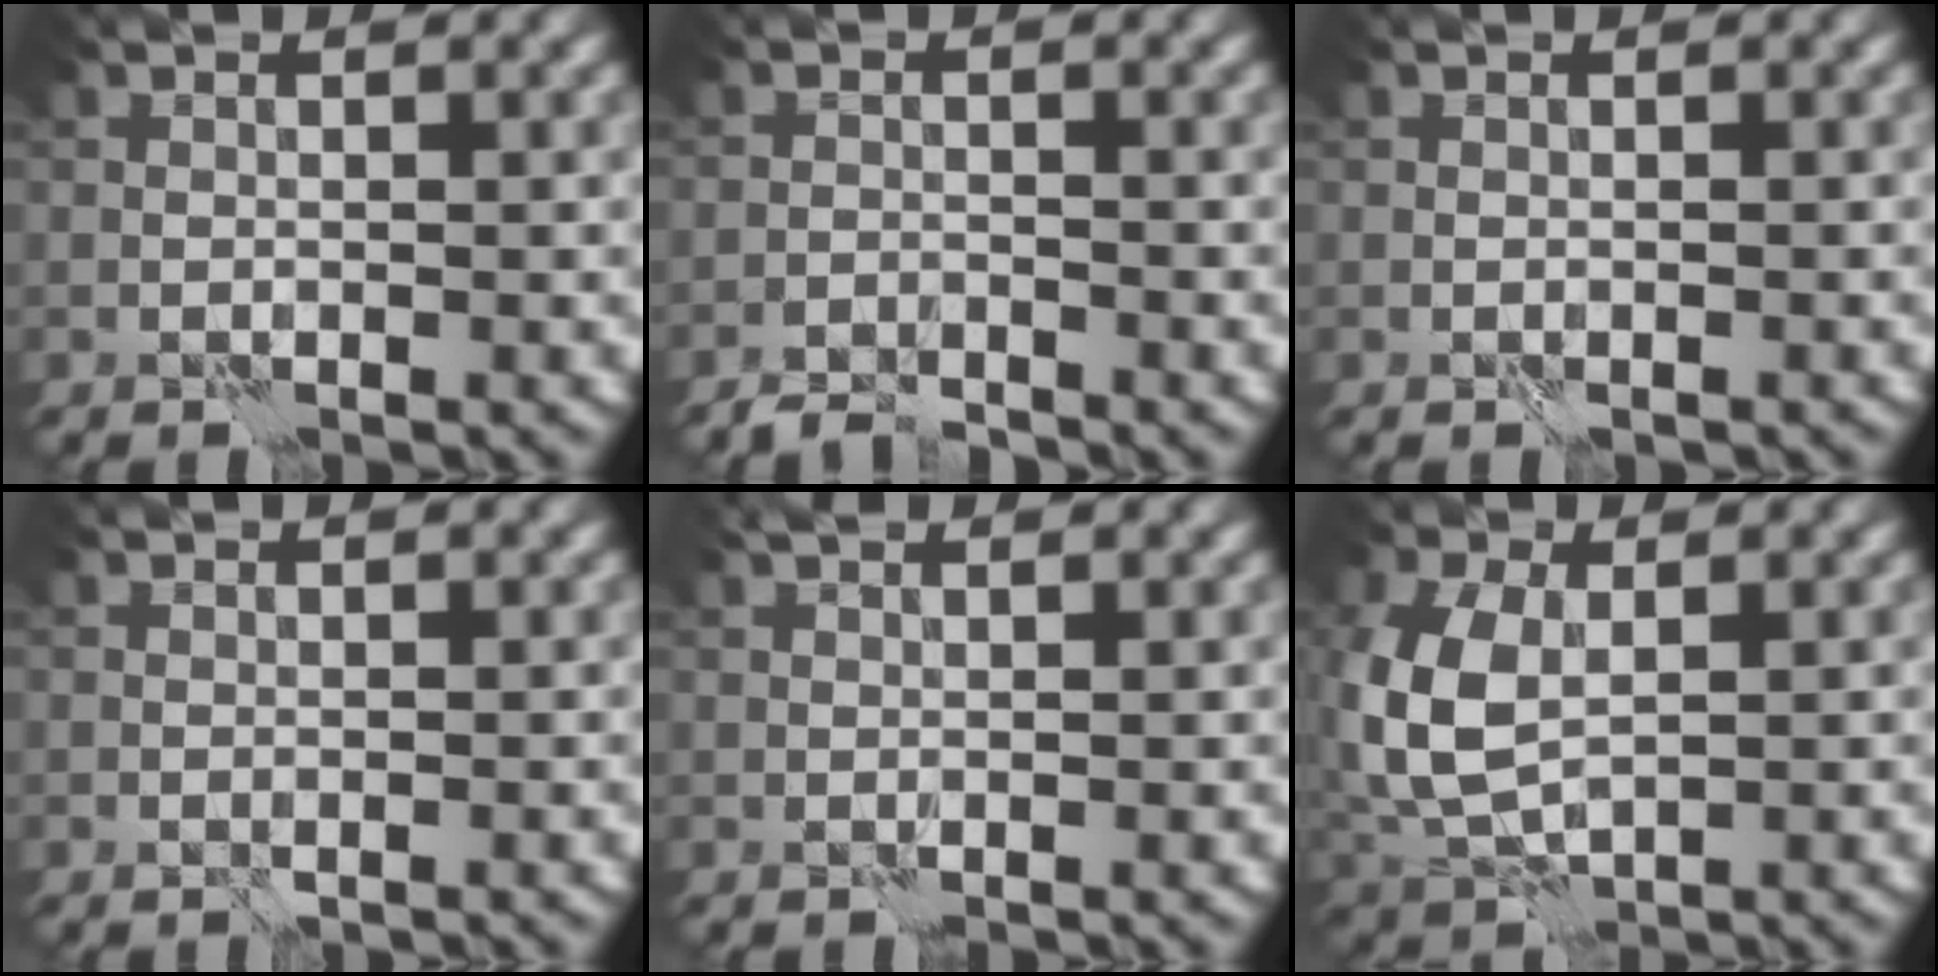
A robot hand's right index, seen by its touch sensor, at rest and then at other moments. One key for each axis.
{"total": 2.0, "fx": -2.0, "fy": 0.2, "fz": 0.1, "tx": 0.002, "ty": 0.002, "tz": -0.041}
{"total": 0.5, "fx": -0.5, "fy": 0.1, "fz": 0.2, "tx": -0.001, "ty": 0.001, "tz": -0.005}
{"total": 0.5, "fx": -0.3, "fy": 0.1, "fz": 0.4, "tx": -0.007, "ty": -0.001, "tz": -0.005}
{"total": 1.5, "fx": 1.3, "fy": 0.3, "fz": 0.8, "tx": -0.013, "ty": 0.000, "tz": 0.014}
{"total": 7.3, "fx": 0.4, "fy": 4.8, "fz": 5.5, "tx": -0.147, "ty": 0.002, "tz": 0.011}